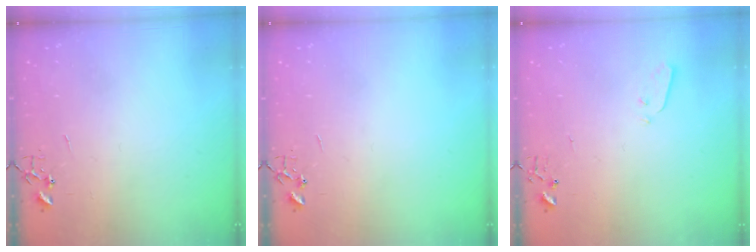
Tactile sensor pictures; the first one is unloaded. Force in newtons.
{"total": 0.0}
{"total": 3.0, "press": 2.9, "slide": 0.3}